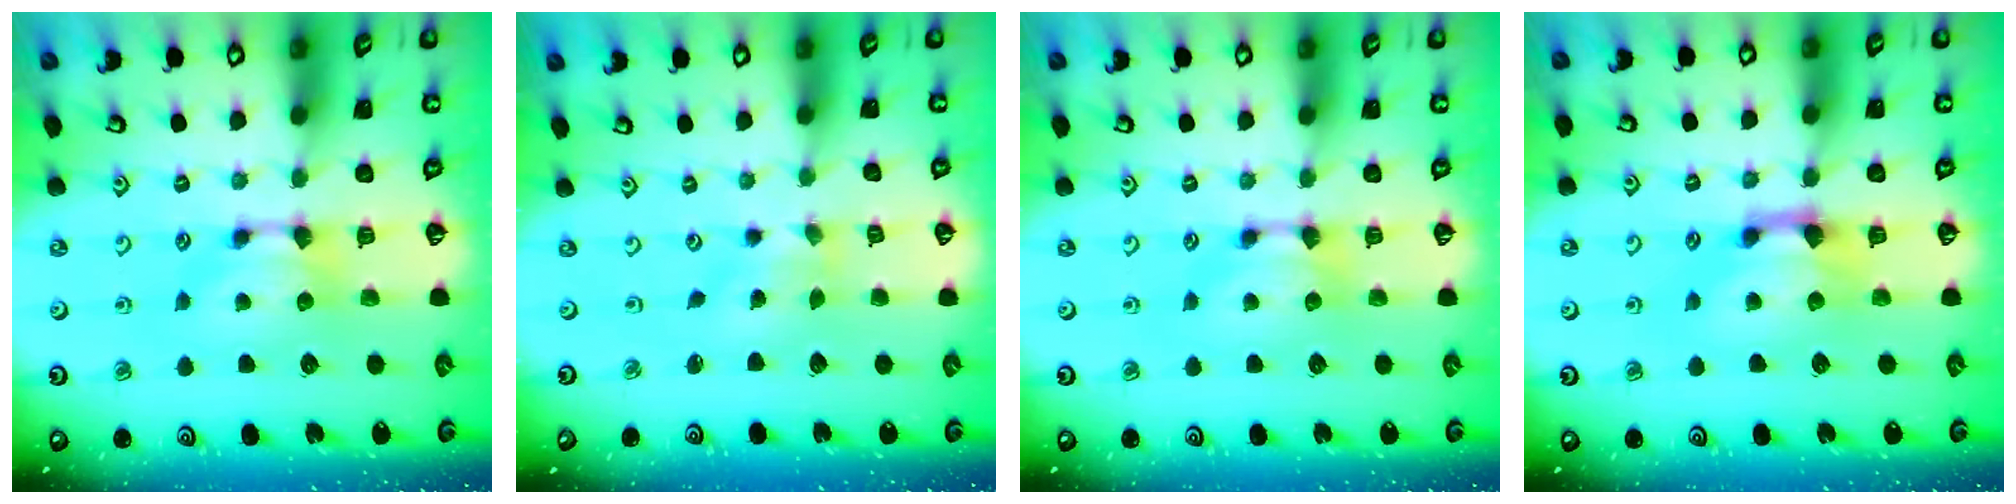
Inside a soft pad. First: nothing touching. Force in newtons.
{"total": 2.1, "press": 1.7, "slide": 1.2}
{"total": 0.0}
{"total": 1.5, "press": 0.7, "slide": 1.3}